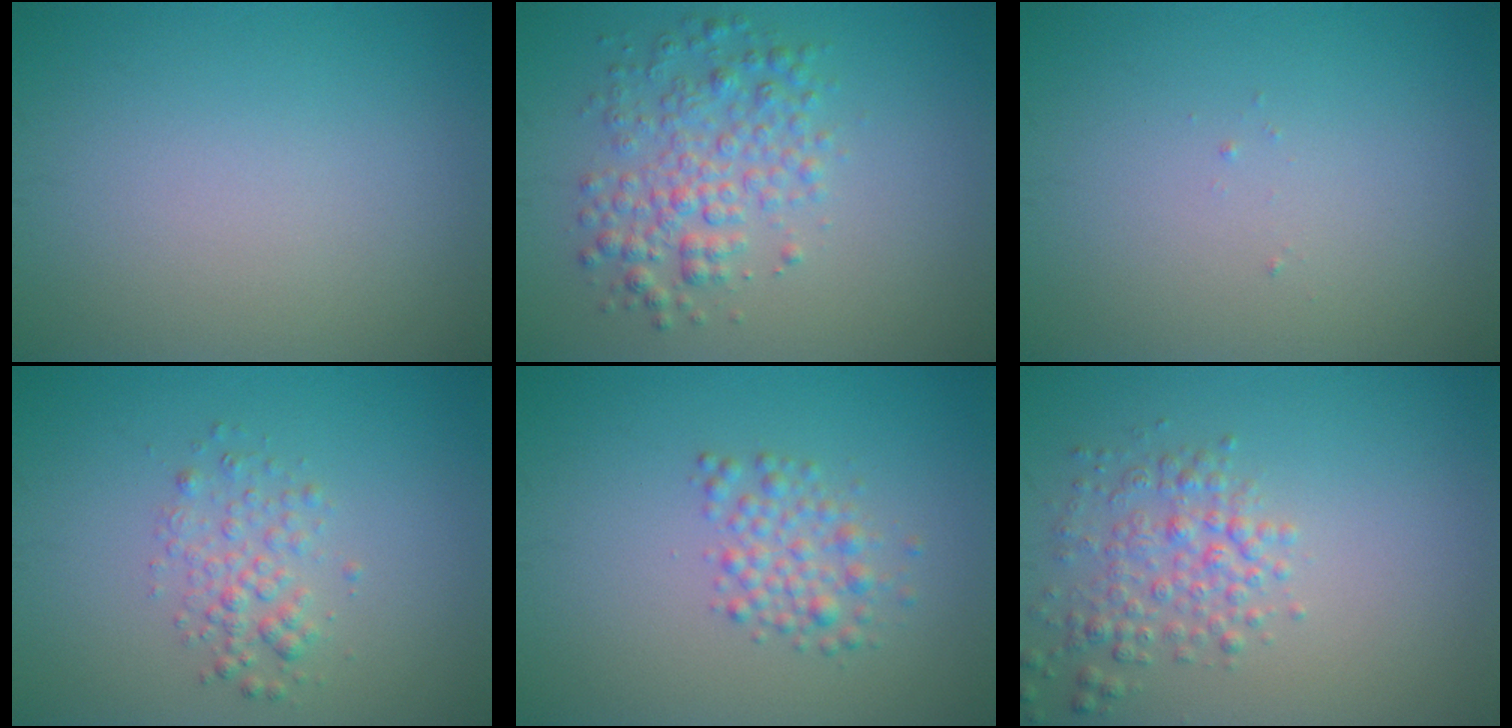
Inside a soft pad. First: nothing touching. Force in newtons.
{"total": 4.0, "press": 4.0, "slide": 0.1}
{"total": 0.0}
{"total": 2.2, "press": 2.2, "slide": 0.1}
{"total": 2.4, "press": 2.4, "slide": 0.1}
{"total": 3.0, "press": 3.0, "slide": 0.2}